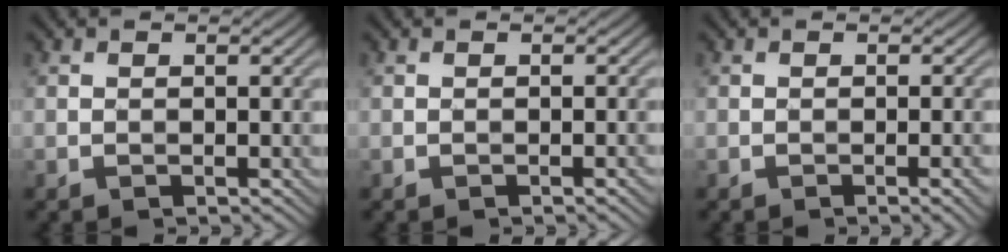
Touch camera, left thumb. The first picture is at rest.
{"total": 0.8, "force": [-0.3, 0.0, 0.7], "torque": [-0.011, 0.002, -0.007]}
{"total": 2.3, "force": [-0.8, 0.4, 2.1], "torque": [-0.029, 0.003, -0.015]}